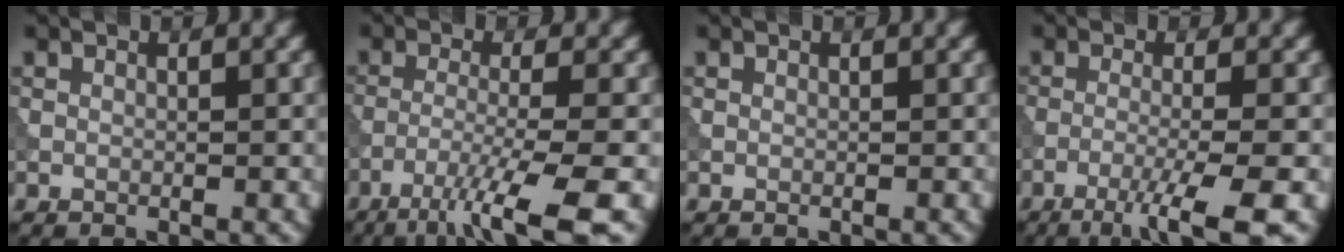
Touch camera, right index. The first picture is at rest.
{"total": 7.9, "force": [-4.8, 1.0, 6.3], "torque": [-0.097, -0.002, -0.090]}
{"total": 0.0}
{"total": 5.7, "force": [-3.1, 0.6, 4.7], "torque": [-0.069, 0.000, -0.065]}